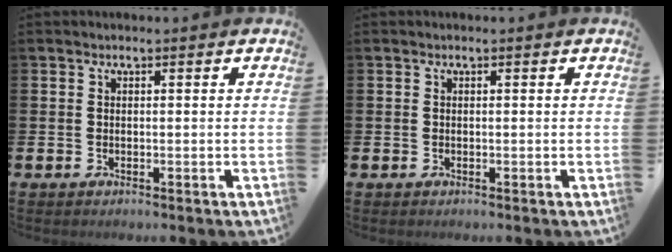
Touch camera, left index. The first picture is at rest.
{"total": 0.0}